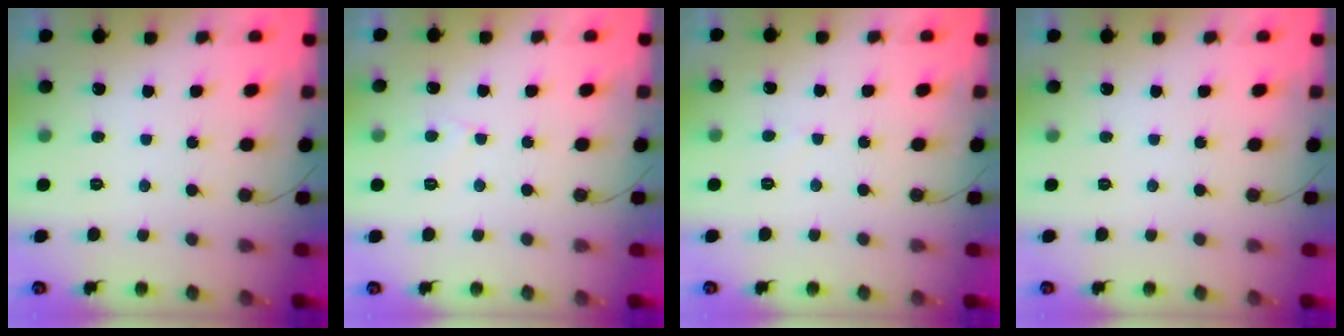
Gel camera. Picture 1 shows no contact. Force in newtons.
{"total": 2.7, "press": 2.7, "slide": 0.2}
{"total": 2.1, "press": 2.1, "slide": 0.2}
{"total": 0.0}